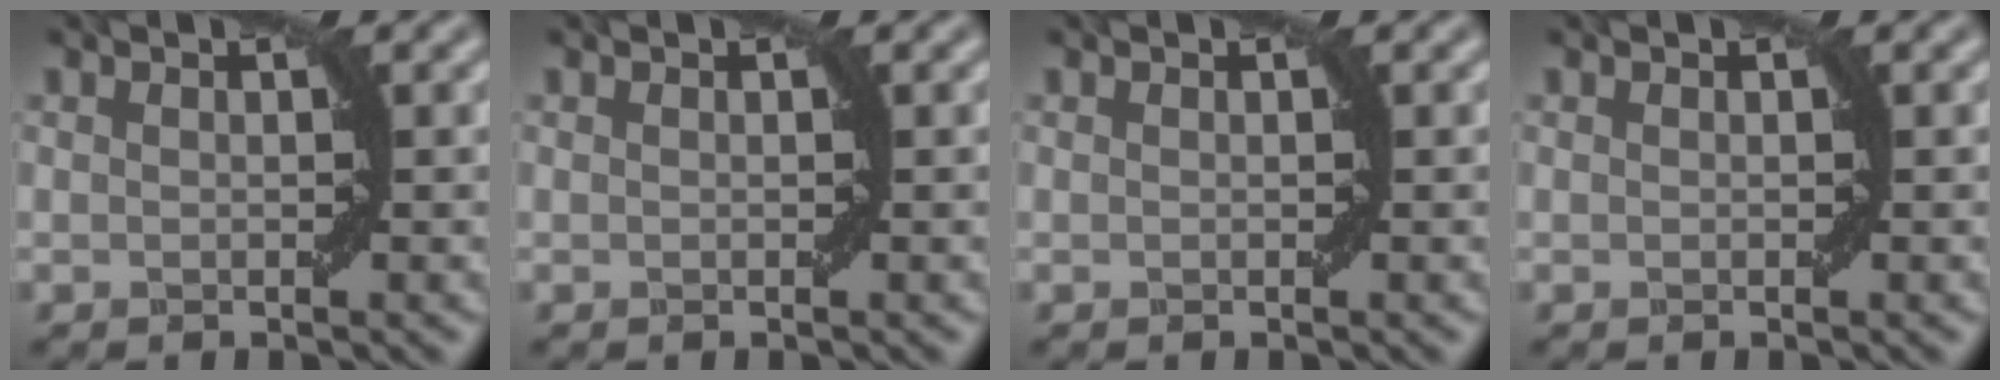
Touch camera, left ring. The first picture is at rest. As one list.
[{"total": 0.0}, {"total": 0.0}, {"total": 0.0}]